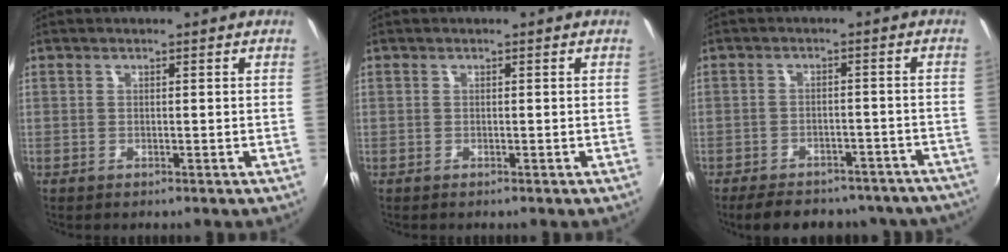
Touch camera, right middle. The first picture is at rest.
{"total": 0.0}
{"total": 19.4, "force": [-16.5, 7.6, 6.9], "torque": [-0.138, 0.017, -0.189]}